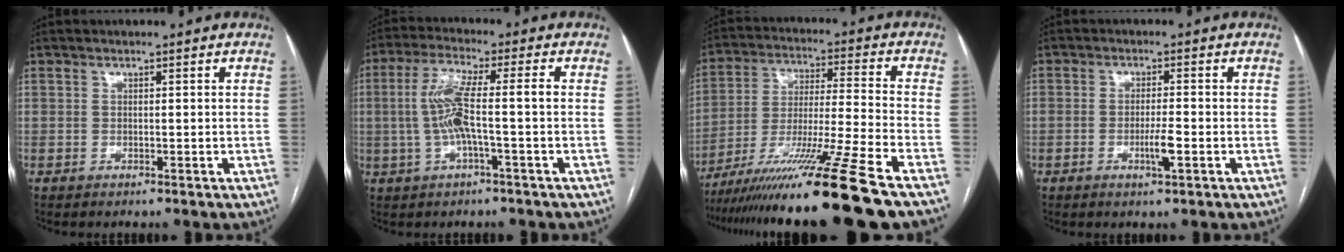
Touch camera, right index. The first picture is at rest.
{"total": 8.0, "force": [-0.7, 0.8, 7.9], "torque": [-0.167, 0.021, -0.015]}
{"total": 18.8, "force": [-14.2, -3.3, 11.9], "torque": [-0.217, -0.043, -0.245]}
{"total": 3.4, "force": [-1.2, 0.4, 3.2], "torque": [-0.059, -0.003, -0.020]}